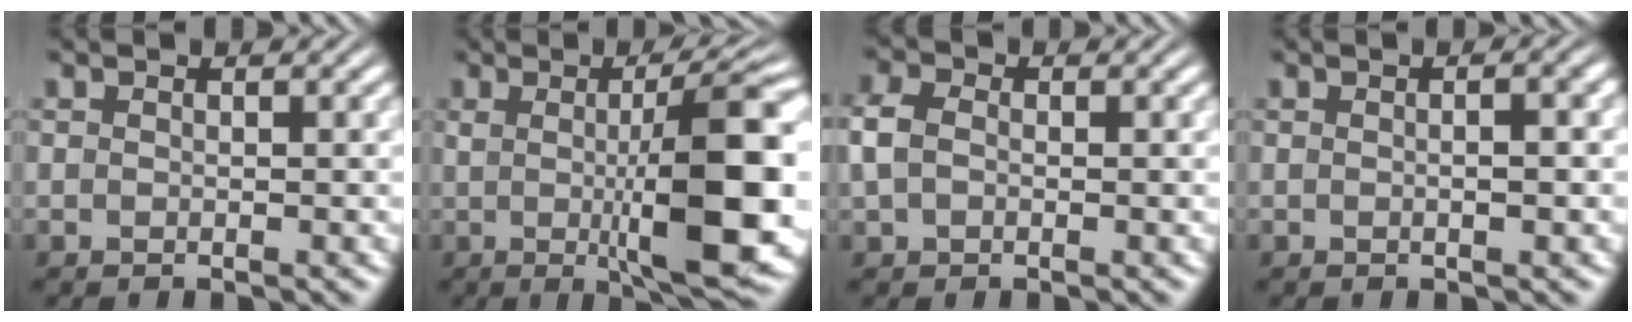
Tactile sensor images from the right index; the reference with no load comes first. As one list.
[{"total": 10.8, "force": [-0.5, 2.1, 10.6], "torque": [-0.138, 0.007, -0.009]}, {"total": 3.0, "force": [0.0, 2.4, 1.7], "torque": [-0.053, -0.003, 0.003]}, {"total": 1.5, "force": [0.0, 0.0, 1.5], "torque": [-0.012, 0.010, -0.006]}]